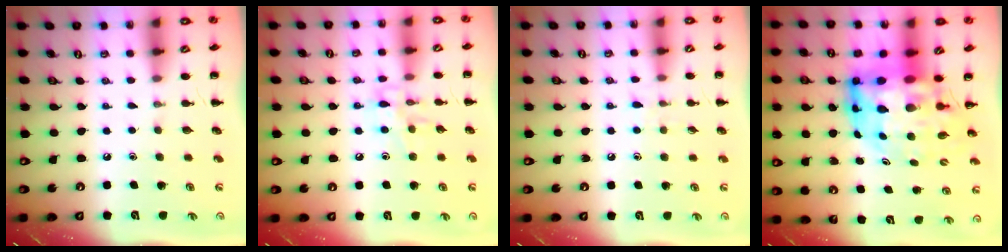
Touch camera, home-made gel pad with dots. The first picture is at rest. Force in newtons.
{"total": 8.7, "press": 8.7, "slide": 0.2}
{"total": 5.6, "press": 5.1, "slide": 2.4}
{"total": 14.3, "press": 13.7, "slide": 4.3}